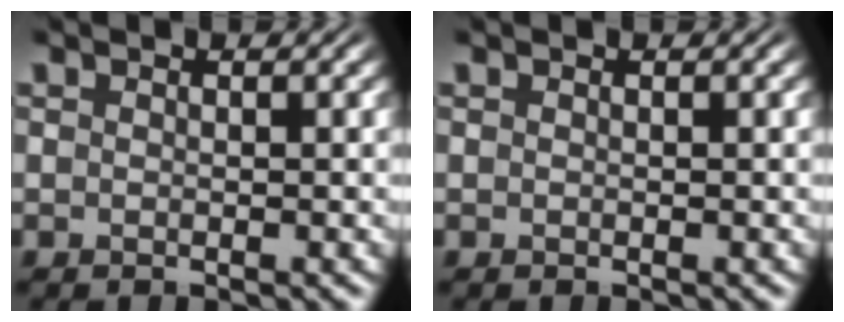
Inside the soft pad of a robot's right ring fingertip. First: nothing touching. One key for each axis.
{"total": 0.0}